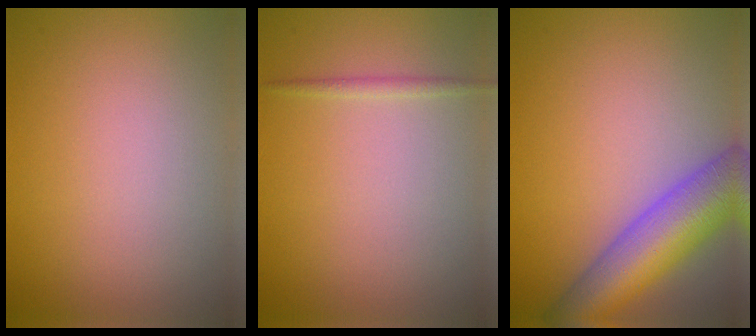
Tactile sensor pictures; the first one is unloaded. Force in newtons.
{"total": 0.8, "press": 0.8, "slide": 0.0}
{"total": 8.5, "press": 8.5, "slide": 0.4}